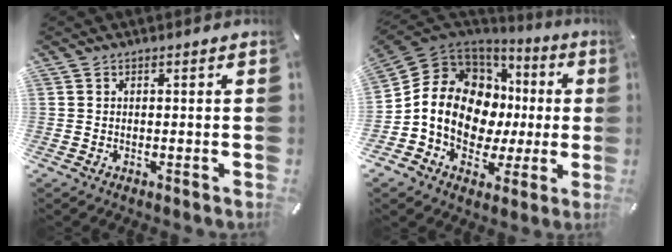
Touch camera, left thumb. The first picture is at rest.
{"total": 15.3, "force": [0.2, 12.6, 8.6], "torque": [-0.174, -0.015, 0.008]}